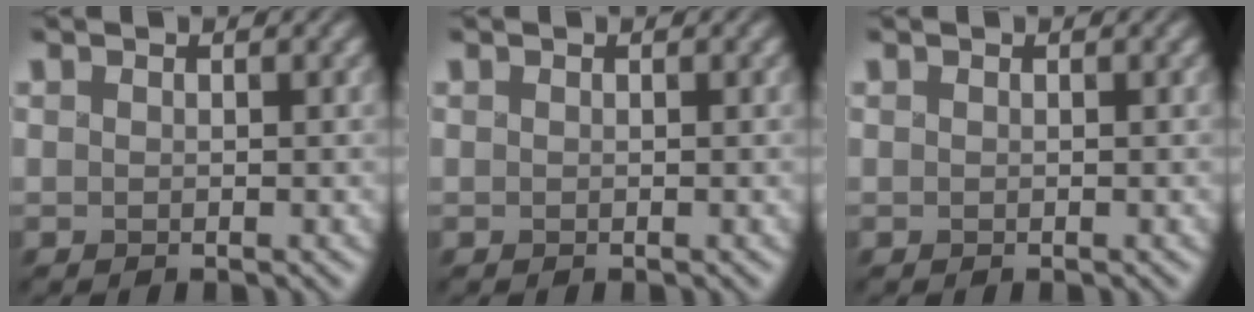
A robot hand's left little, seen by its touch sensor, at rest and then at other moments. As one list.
[{"total": 0.0}, {"total": 0.0}]